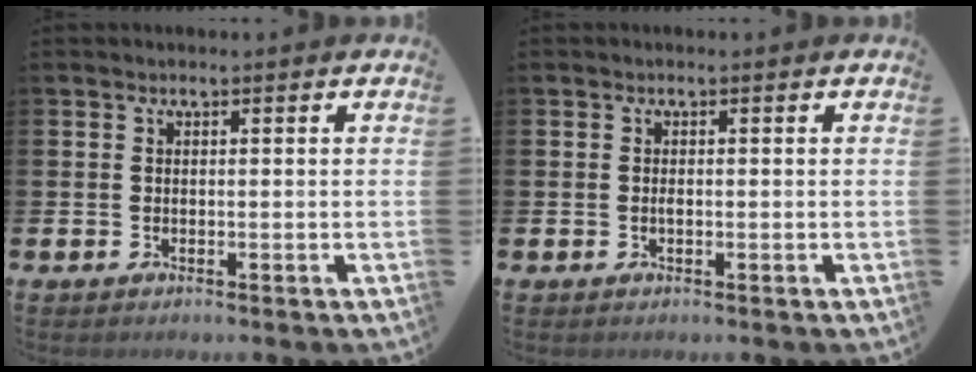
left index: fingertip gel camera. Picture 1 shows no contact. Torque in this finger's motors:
{"motor_torque": [0.23, 0.09, -0.08, 0.03]}